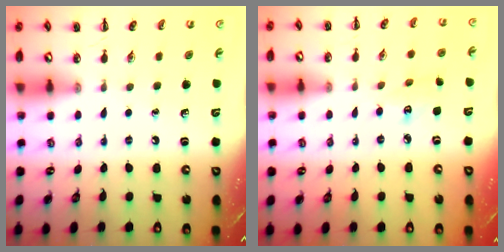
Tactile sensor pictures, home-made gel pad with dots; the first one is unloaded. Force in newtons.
{"total": 3.1, "press": 3.1, "slide": 0.5}